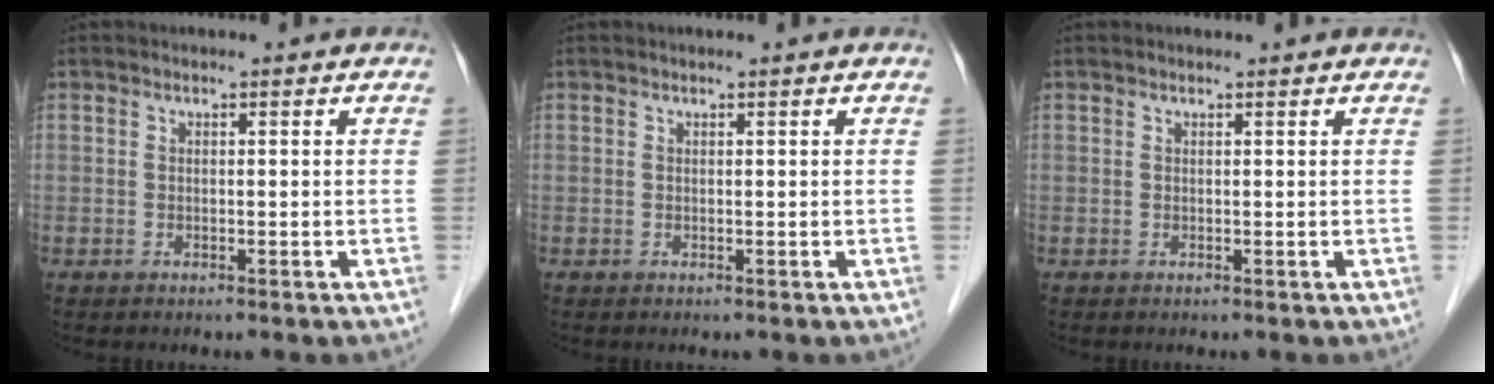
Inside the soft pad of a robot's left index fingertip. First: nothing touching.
{"total": 0.0}
{"total": 1.0, "force": [0.9, 0.0, 0.3], "torque": [-0.009, 0.006, 0.012]}